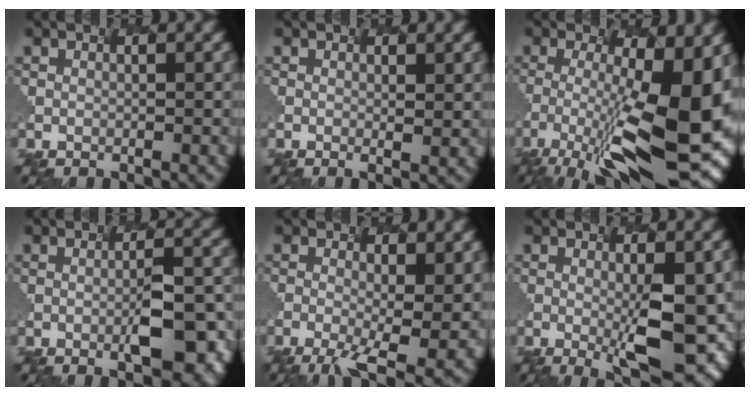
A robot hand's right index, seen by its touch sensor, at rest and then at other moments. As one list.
[{"total": 0.8, "force": [-0.2, -0.4, 0.6], "torque": [-0.020, -0.005, 0.010]}, {"total": 12.3, "force": [-4.3, 2.5, 11.3], "torque": [-0.195, -0.017, -0.047]}, {"total": 5.5, "force": [-1.9, 0.9, 5.1], "torque": [-0.093, -0.020, 0.002]}, {"total": 6.0, "force": [-2.0, 1.0, 5.6], "torque": [-0.102, -0.025, 0.000]}, {"total": 5.4, "force": [-1.2, 0.4, 5.3], "torque": [-0.096, -0.019, 0.010]}]